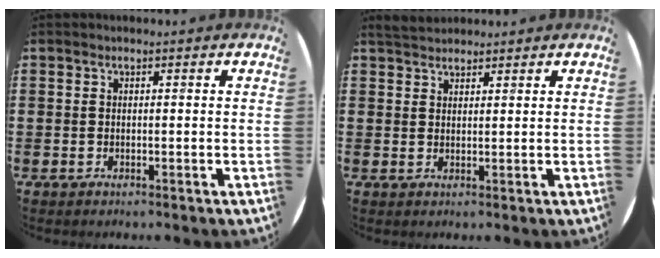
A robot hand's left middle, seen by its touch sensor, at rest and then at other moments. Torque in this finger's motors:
{"motor_torque": [0.09, -0.10, 0.01, 0.00]}